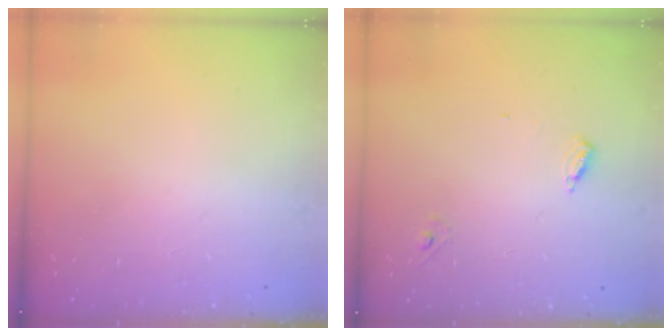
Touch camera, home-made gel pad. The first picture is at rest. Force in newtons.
{"total": 4.6, "press": 4.6, "slide": 0.4}